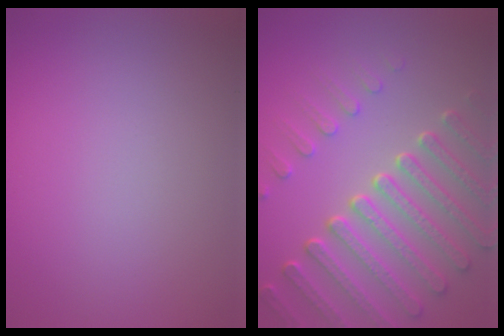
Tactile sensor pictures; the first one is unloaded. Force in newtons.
{"total": 7.5, "press": 5.6, "slide": 5.0}